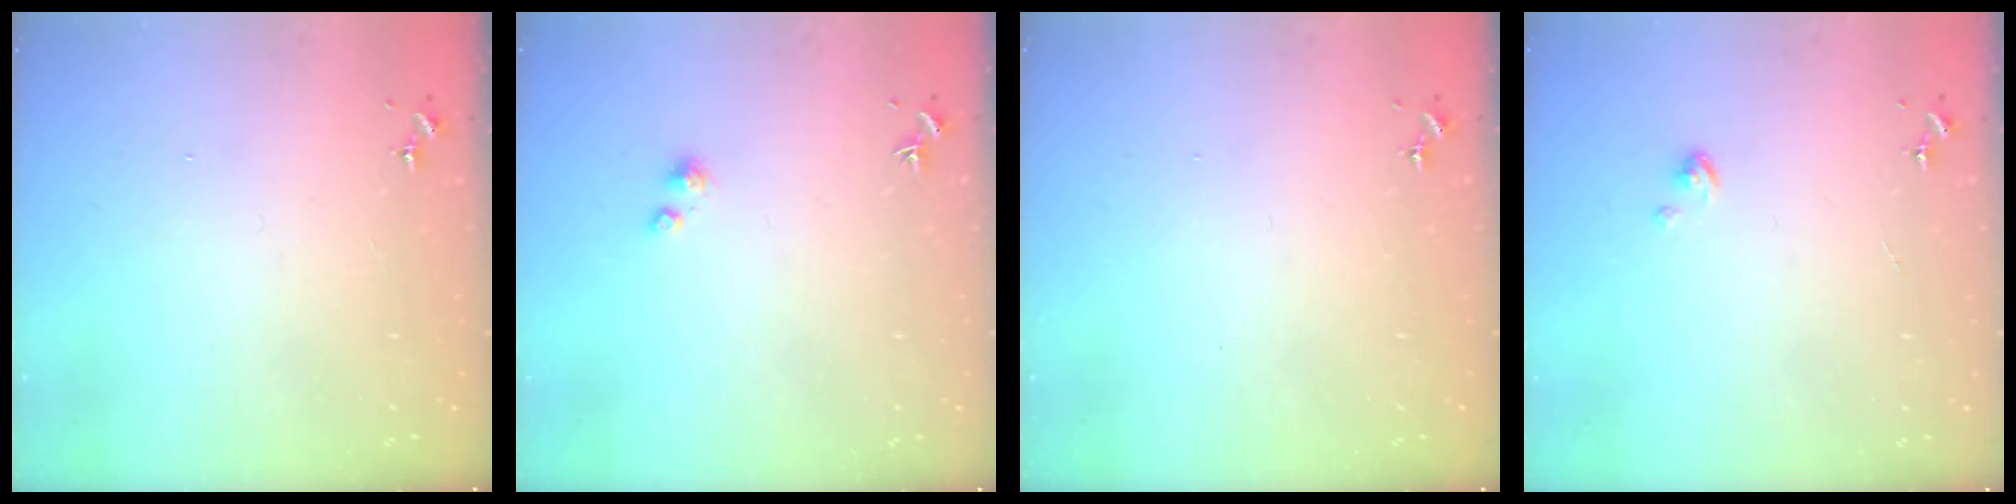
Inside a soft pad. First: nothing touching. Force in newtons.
{"total": 2.2, "press": 2.2, "slide": 0.2}
{"total": 0.0}
{"total": 3.0, "press": 3.0, "slide": 0.2}